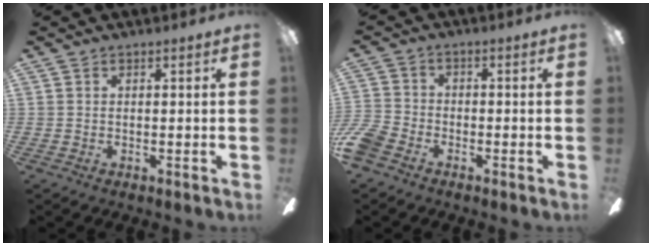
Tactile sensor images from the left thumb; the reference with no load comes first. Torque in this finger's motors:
{"motor_torque": [-0.46, 0.49, 0.01, -0.01, 0.01]}